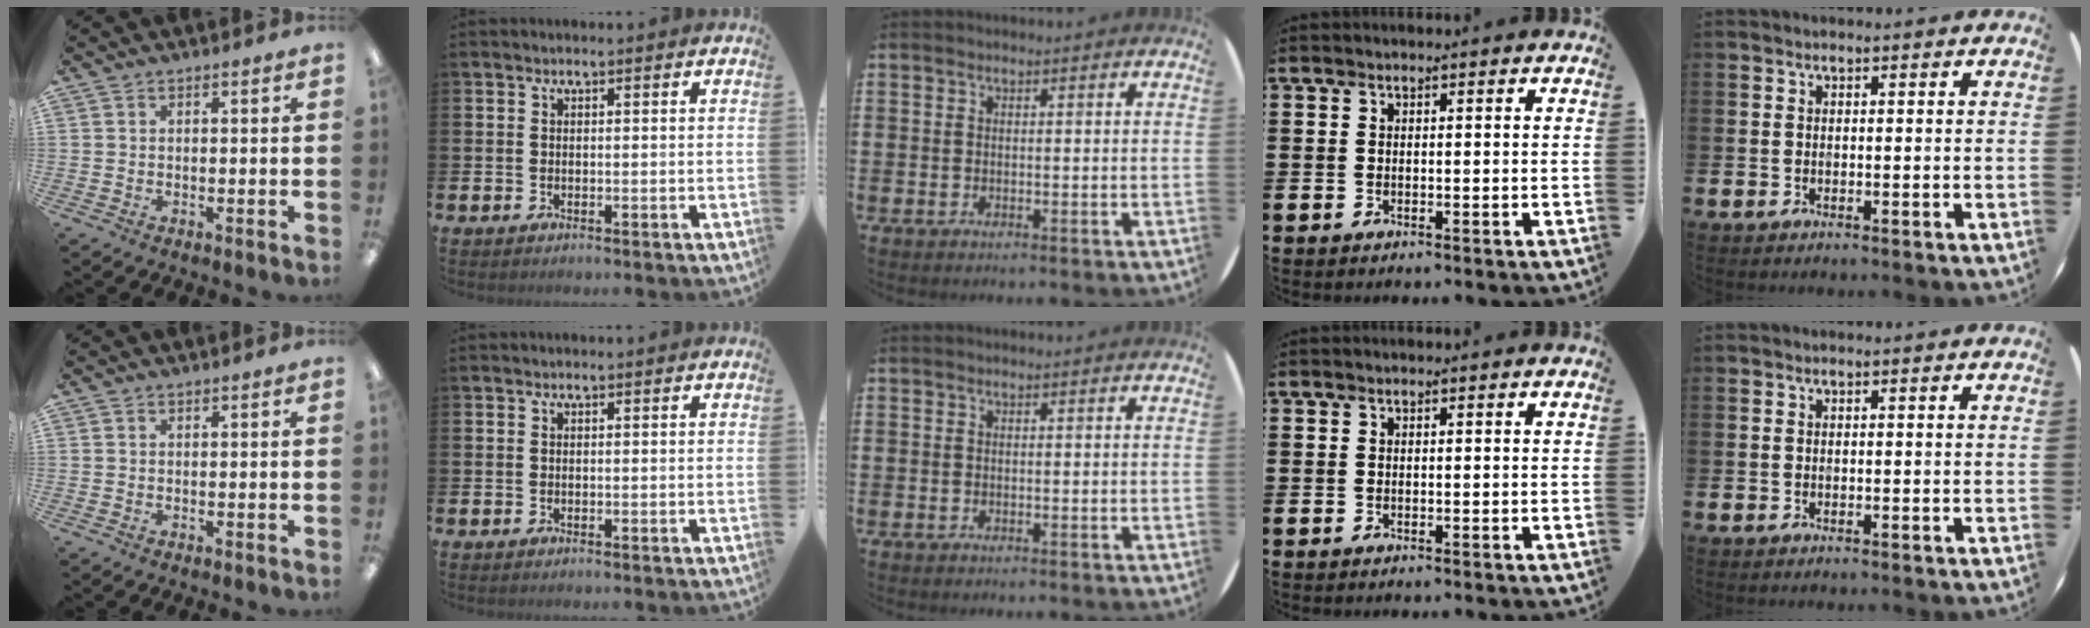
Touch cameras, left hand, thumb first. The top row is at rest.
{}